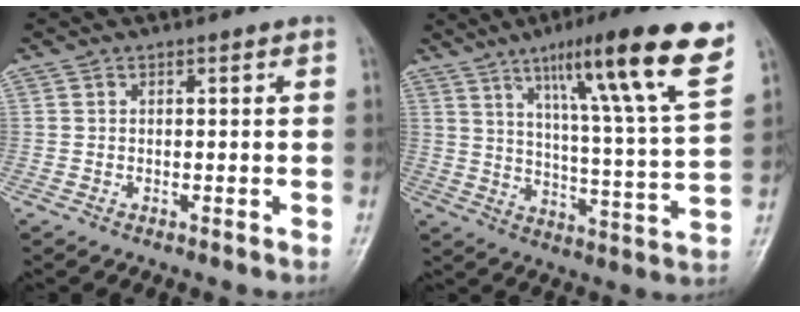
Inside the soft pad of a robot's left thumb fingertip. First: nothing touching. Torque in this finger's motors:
{"motor_torque": [0.64, 0.54, 1.62, -1.14, 0.31]}